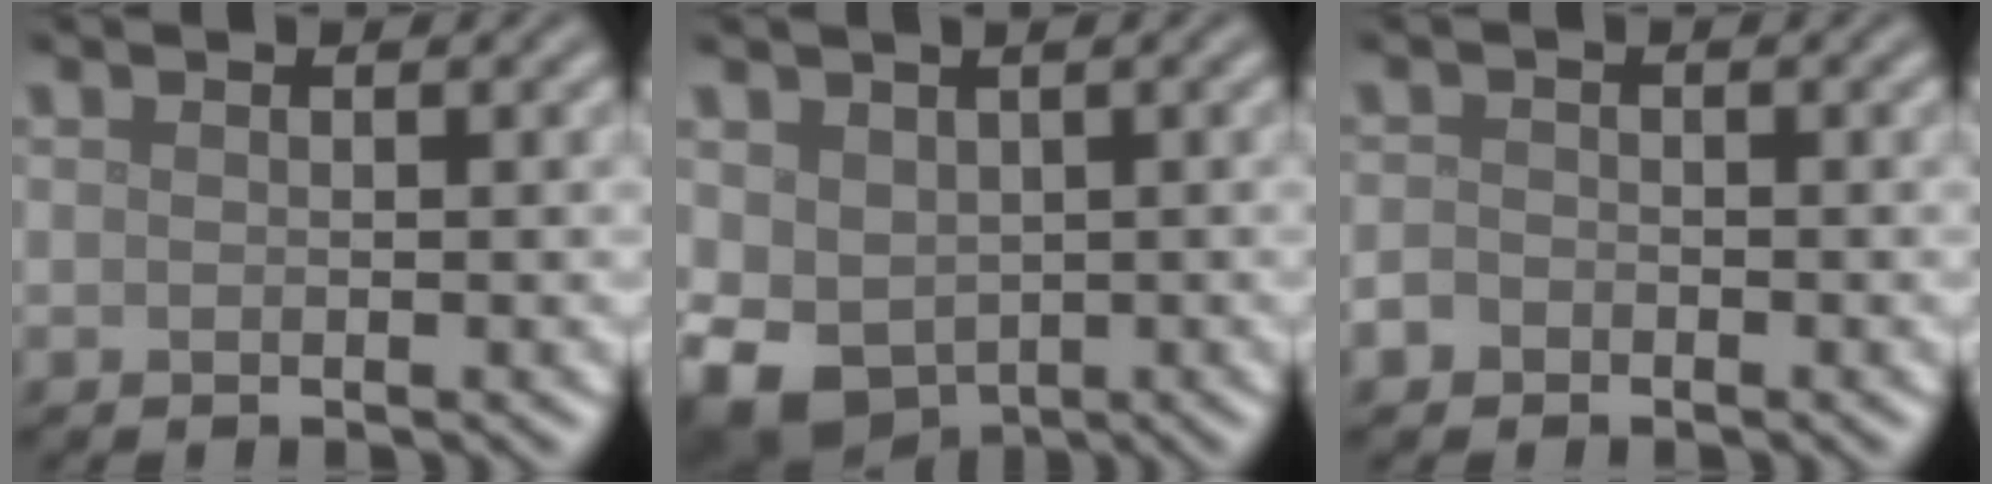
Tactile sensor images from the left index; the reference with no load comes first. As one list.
[{"total": 5.8, "force": [-1.1, 4.5, 3.5], "torque": [-0.079, -0.020, -0.007]}, {"total": 1.1, "force": [-0.8, 0.8, 0.2], "torque": [-0.002, 0.001, -0.019]}]